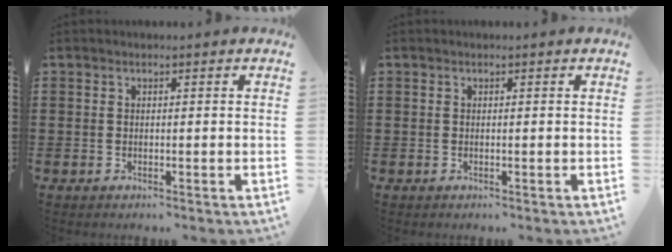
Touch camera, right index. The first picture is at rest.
{"total": 0.0}